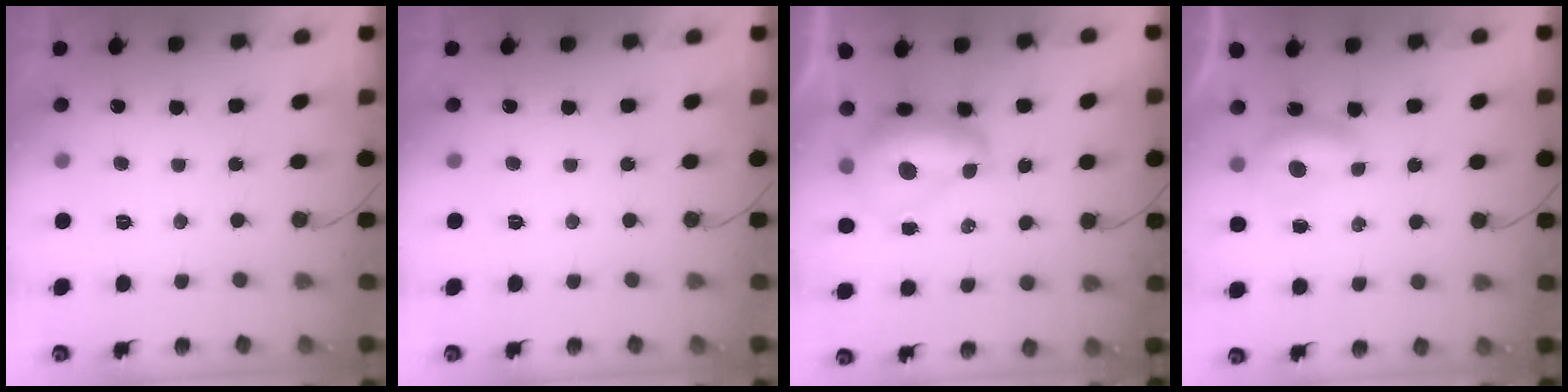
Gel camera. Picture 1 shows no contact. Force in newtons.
{"total": 0.0}
{"total": 9.6, "press": 9.5, "slide": 0.9}
{"total": 4.3, "press": 4.3, "slide": 0.5}